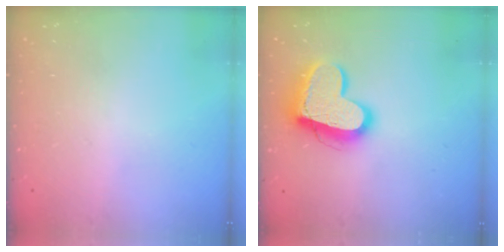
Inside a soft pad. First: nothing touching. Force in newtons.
{"total": 16.5, "press": 16.4, "slide": 1.5}